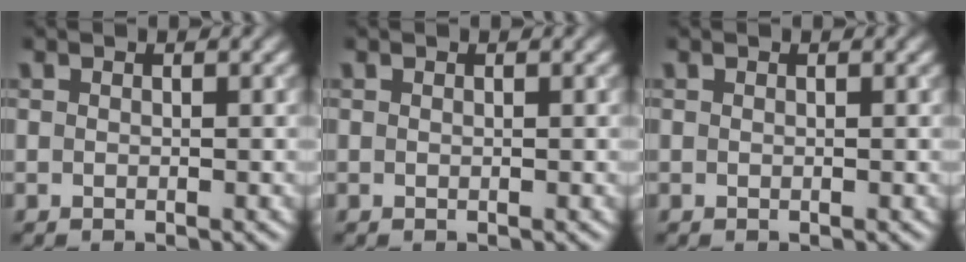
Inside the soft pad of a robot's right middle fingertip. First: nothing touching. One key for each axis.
{"total": 0.0}
{"total": 0.0}